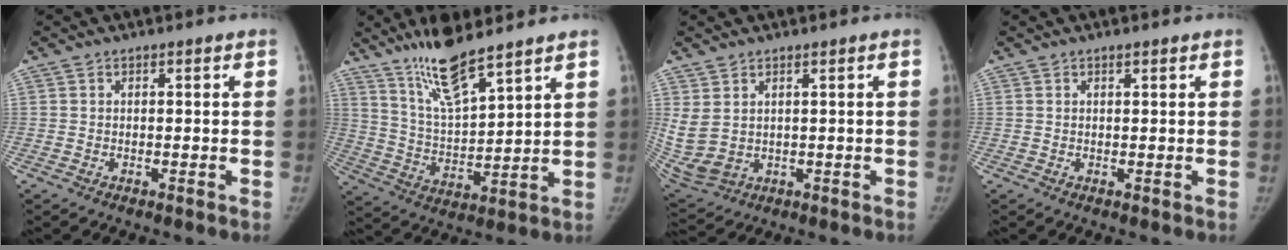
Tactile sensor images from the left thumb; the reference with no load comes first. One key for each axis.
{"total": 12.4, "fx": 9.4, "fy": 2.1, "fz": 7.8, "tx": -0.134, "ty": -0.057, "tz": 0.185}
{"total": 9.0, "fx": 1.9, "fy": 5.9, "fz": 6.5, "tx": -0.147, "ty": -0.011, "tz": 0.059}
{"total": 0.8, "fx": 0.6, "fy": 0.1, "fz": 0.5, "tx": -0.003, "ty": -0.001, "tz": 0.009}